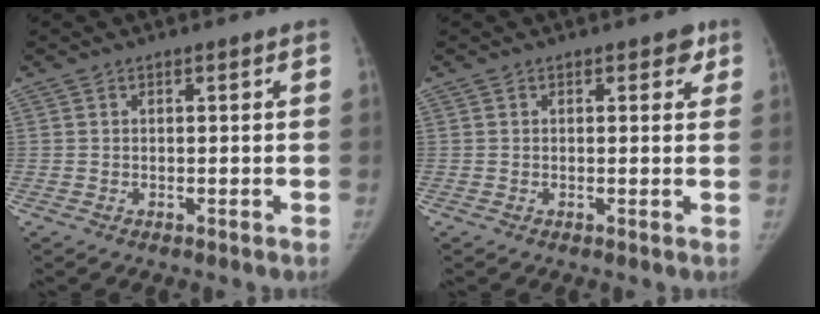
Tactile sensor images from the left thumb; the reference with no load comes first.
{"total": 2.2, "force": [1.2, 1.4, 1.1], "torque": [0.010, -0.001, 0.009]}